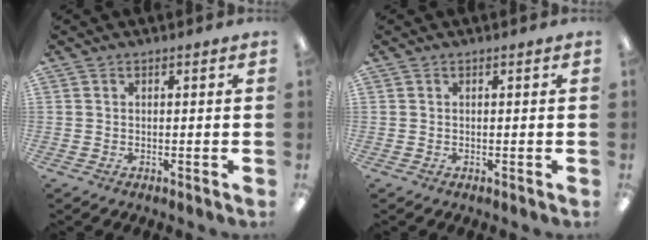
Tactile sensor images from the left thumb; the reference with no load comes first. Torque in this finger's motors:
{"motor_torque": [0.00, 0.00, 0.04, -0.04, 0.00]}